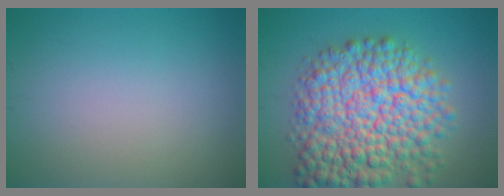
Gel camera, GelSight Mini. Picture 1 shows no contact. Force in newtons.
{"total": 11.4, "press": 11.4, "slide": 0.4}